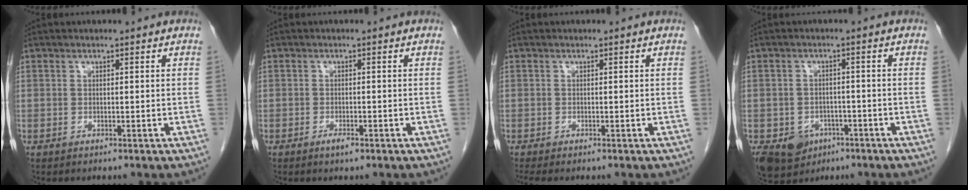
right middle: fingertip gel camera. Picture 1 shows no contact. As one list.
[{"total": 1.4, "force": [-0.9, 0.3, 1.1], "torque": [-0.020, 0.000, -0.012]}, {"total": 1.2, "force": [-1.1, 0.0, 0.6], "torque": [-0.011, -0.003, -0.017]}, {"total": 11.5, "force": [-5.5, 9.1, 4.5], "torque": [-0.118, -0.001, -0.074]}]